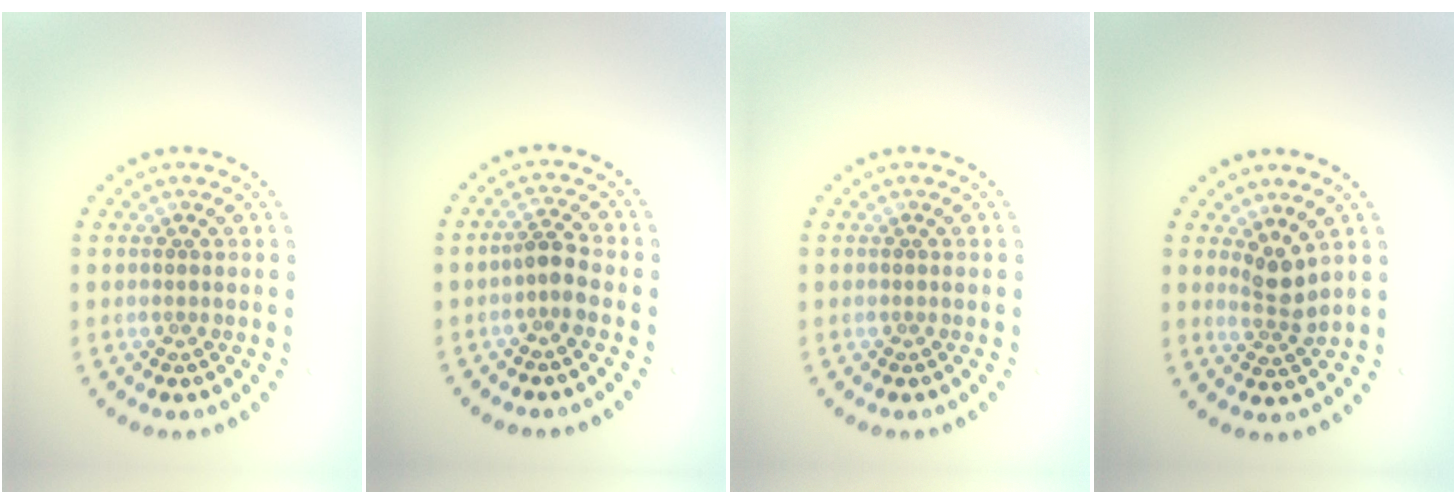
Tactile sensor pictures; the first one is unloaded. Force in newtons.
{"total": 2.0, "press": 1.7, "slide": 1.1}
{"total": 0.0}
{"total": 2.4, "press": 1.8, "slide": 1.6}